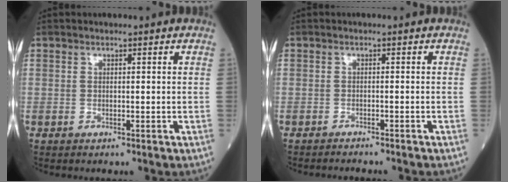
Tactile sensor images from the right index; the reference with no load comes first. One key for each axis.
{"total": 3.3, "fx": -3.2, "fy": 0.1, "fz": 1.0, "tx": -0.013, "ty": -0.006, "tz": -0.042}